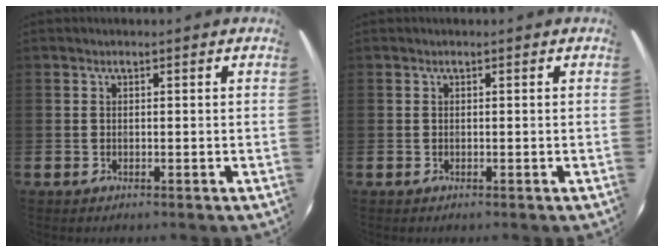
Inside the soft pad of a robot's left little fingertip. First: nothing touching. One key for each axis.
{"total": 0.0}